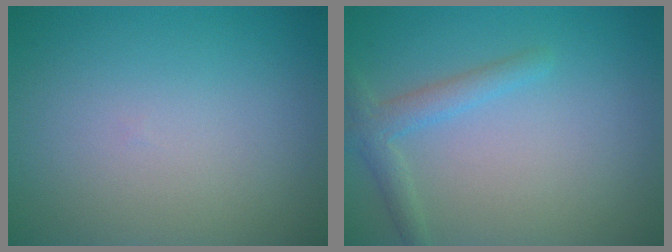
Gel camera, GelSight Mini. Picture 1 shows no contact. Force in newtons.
{"total": 2.2, "press": 2.2, "slide": 0.0}